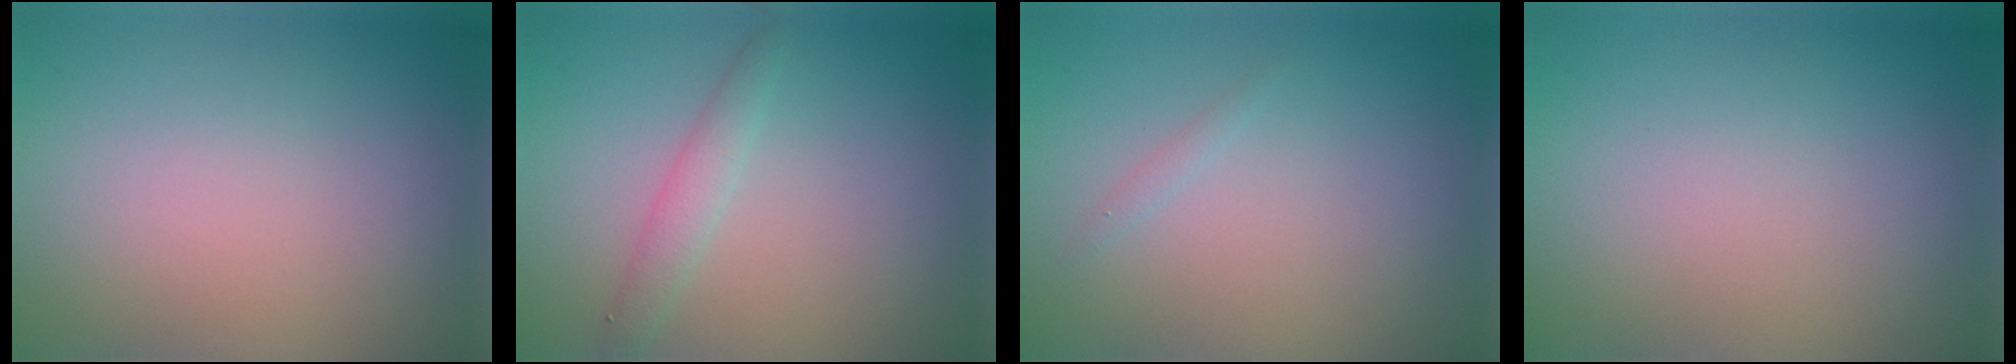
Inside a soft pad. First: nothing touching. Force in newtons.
{"total": 1.9, "press": 1.9, "slide": 0.1}
{"total": 0.5, "press": 0.5, "slide": 0.0}
{"total": 0.0}